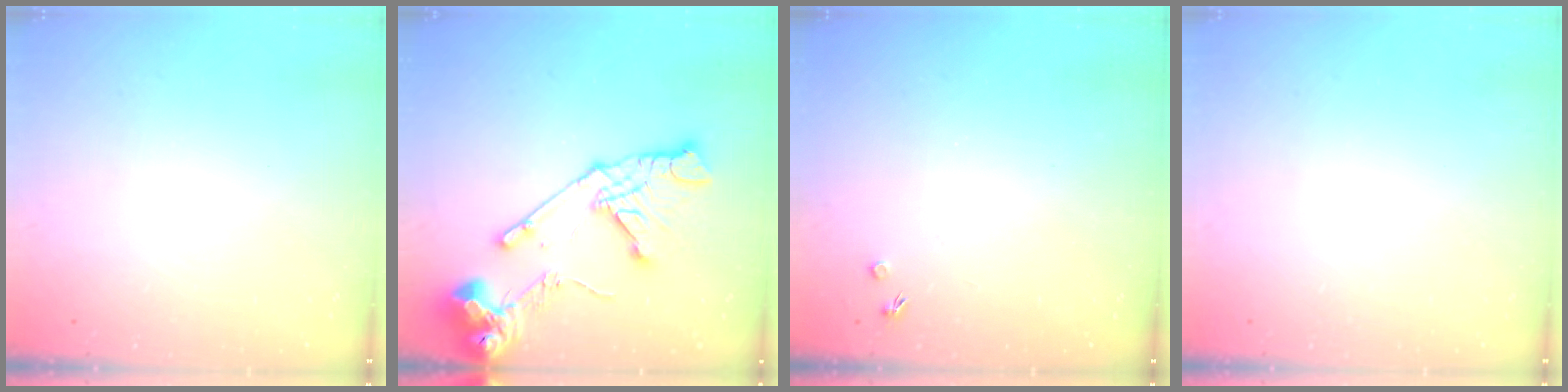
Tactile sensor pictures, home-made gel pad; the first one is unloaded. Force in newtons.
{"total": 17.4, "press": 17.2, "slide": 2.2}
{"total": 1.7, "press": 1.7, "slide": 0.3}
{"total": 0.0}